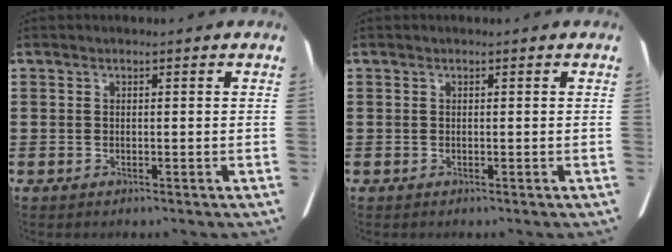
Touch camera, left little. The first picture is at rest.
{"total": 0.0}